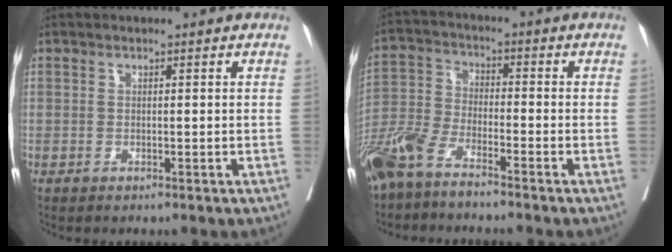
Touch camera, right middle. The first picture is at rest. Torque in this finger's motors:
{"motor_torque": [1.34, -0.80, 0.97, 0.21]}